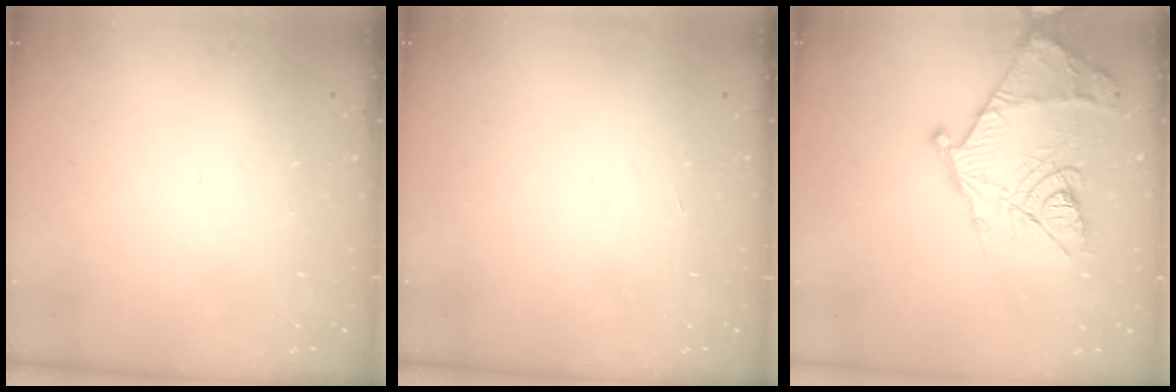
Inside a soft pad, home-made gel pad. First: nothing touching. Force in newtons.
{"total": 1.5, "press": 1.5, "slide": 0.1}
{"total": 18.9, "press": 18.8, "slide": 1.6}